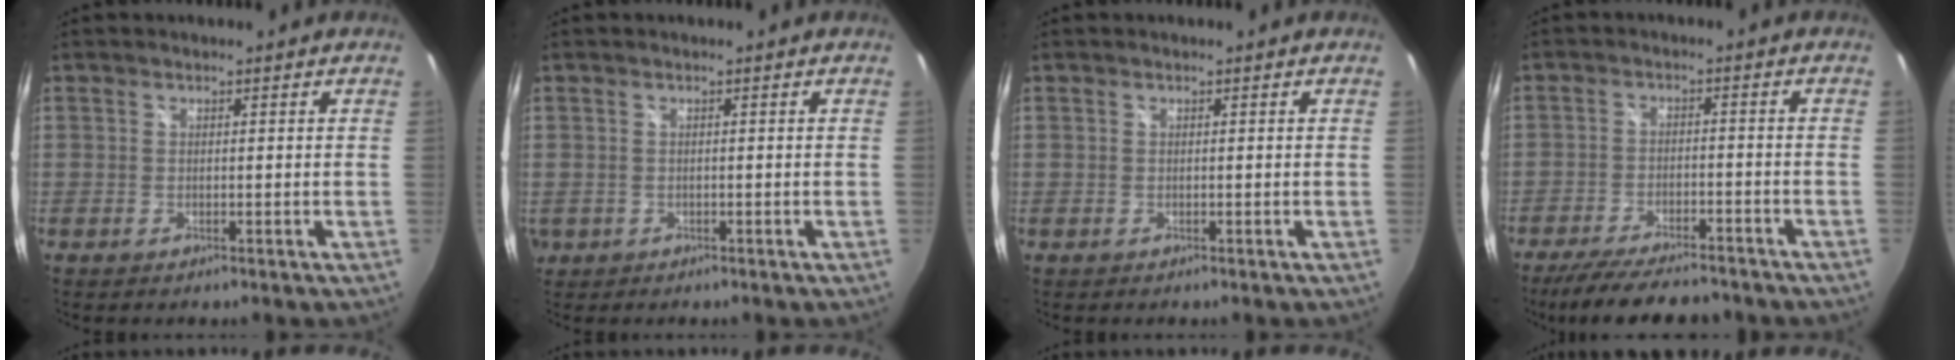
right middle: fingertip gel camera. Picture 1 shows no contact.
{"total": 2.9, "force": [-0.6, 2.5, 1.2], "torque": [-0.028, -0.004, -0.005]}
{"total": 0.0}
{"total": 13.4, "force": [-11.4, 3.4, 6.3], "torque": [-0.133, -0.022, -0.177]}